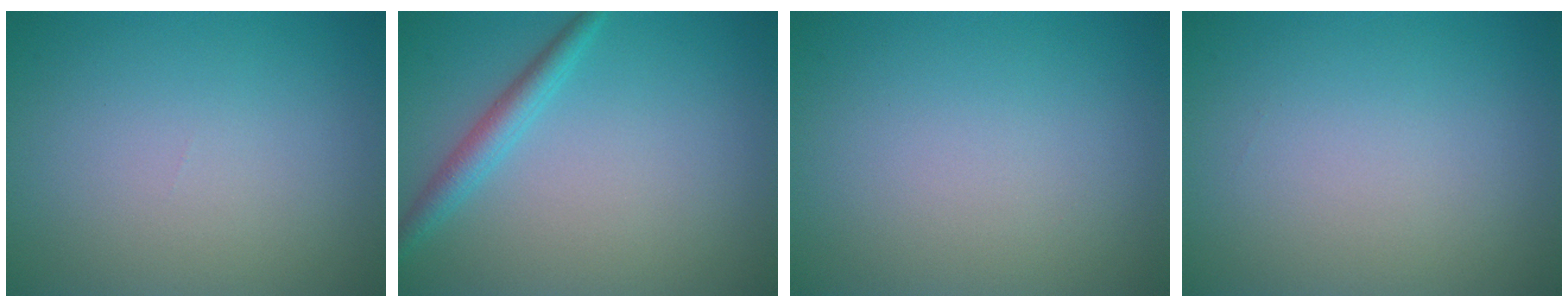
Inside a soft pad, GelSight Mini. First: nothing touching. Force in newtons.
{"total": 2.4, "press": 2.4, "slide": 0.1}
{"total": 0.0}
{"total": 0.0}